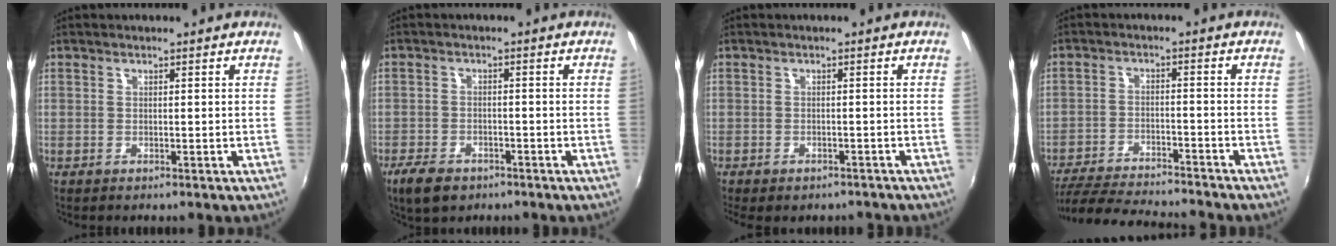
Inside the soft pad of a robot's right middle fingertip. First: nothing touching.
{"total": 6.0, "force": [-4.1, 3.3, 2.9], "torque": [-0.081, -0.009, -0.067]}
{"total": 5.5, "force": [-4.4, 2.3, 2.5], "torque": [-0.053, -0.022, -0.052]}
{"total": 15.8, "force": [-14.2, 1.6, 6.7], "torque": [-0.142, -0.020, -0.222]}